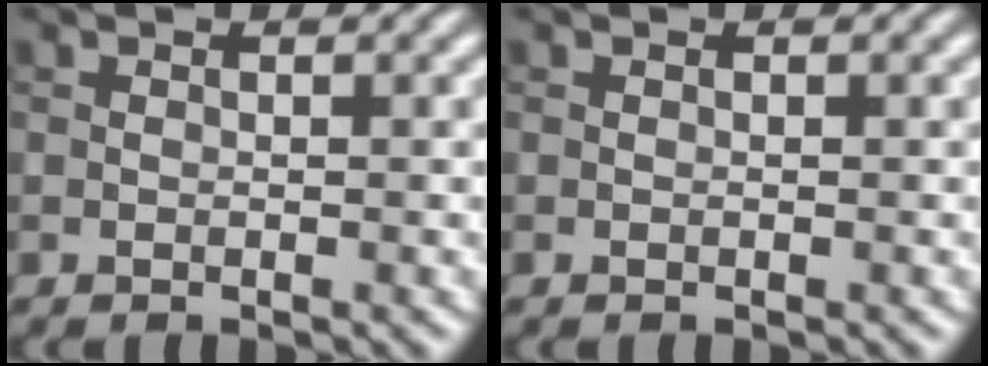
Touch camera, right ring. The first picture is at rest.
{"total": 0.0}